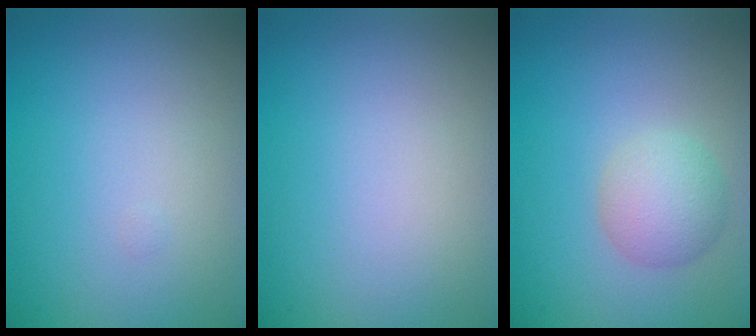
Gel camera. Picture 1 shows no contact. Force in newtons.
{"total": 0.0}
{"total": 3.0, "press": 3.0, "slide": 0.1}